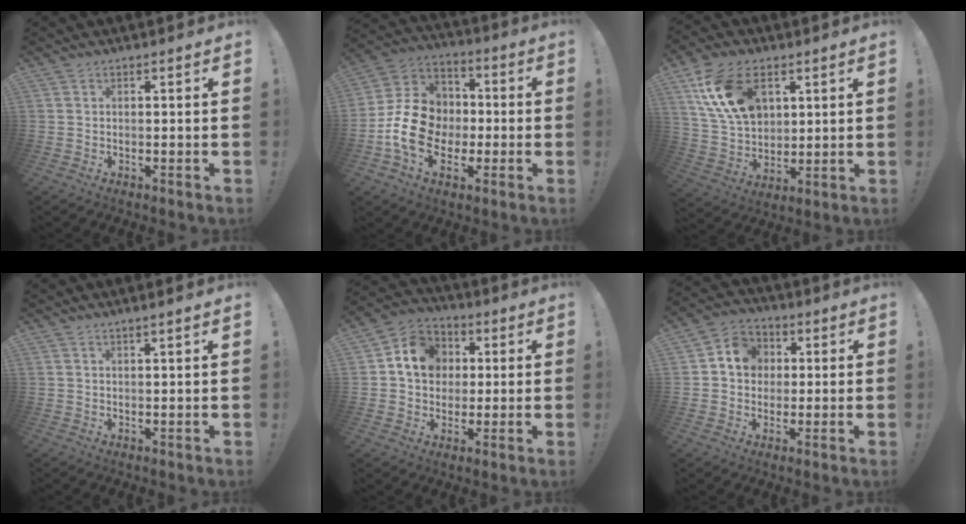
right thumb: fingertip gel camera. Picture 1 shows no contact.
{"total": 16.9, "force": [-3.3, 13.6, 9.6], "torque": [-0.159, 0.028, -0.047]}
{"total": 17.6, "force": [7.4, 11.3, 11.3], "torque": [-0.216, -0.022, 0.142]}
{"total": 1.8, "force": [1.2, -0.3, 1.3], "torque": [-0.021, -0.003, 0.019]}
{"total": 12.1, "force": [2.5, 10.5, 5.5], "torque": [-0.079, 0.004, 0.055]}
{"total": 9.2, "force": [1.7, 8.2, 3.9], "torque": [-0.052, 0.006, 0.036]}